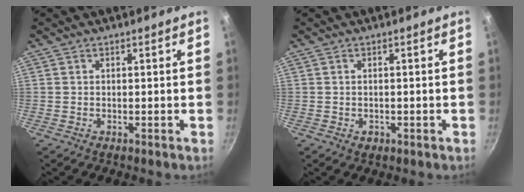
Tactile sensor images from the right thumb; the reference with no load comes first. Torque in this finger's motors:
{"motor_torque": [-0.35, 0.19, -0.21, 0.04, 0.02]}